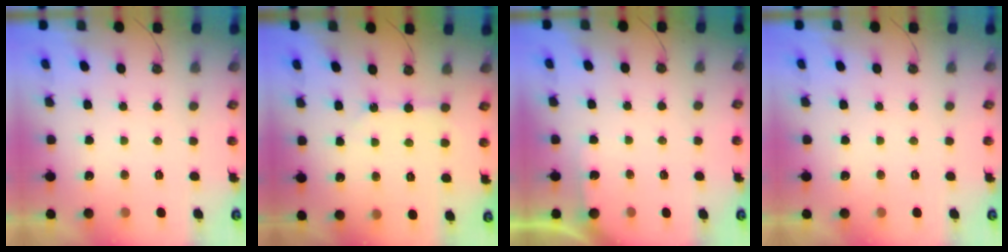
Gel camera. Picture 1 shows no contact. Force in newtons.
{"total": 4.2, "press": 4.2, "slide": 0.4}
{"total": 2.0, "press": 2.0, "slide": 0.3}
{"total": 0.0}